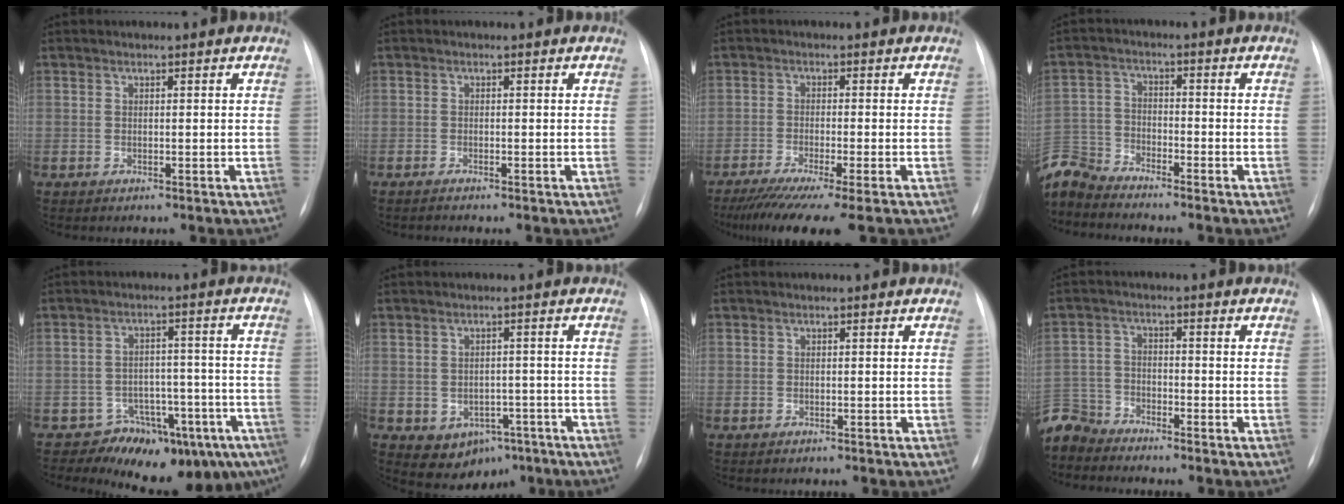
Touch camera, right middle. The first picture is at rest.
{"total": 0.8, "force": [-0.6, -0.2, 0.4], "torque": [-0.008, -0.001, -0.011]}
{"total": 10.0, "force": [-7.6, -0.7, 6.4], "torque": [-0.096, -0.033, -0.118]}
{"total": 7.8, "force": [-7.8, 1.0, 0.4], "torque": [-0.019, 0.003, -0.161]}
{"total": 11.8, "force": [-8.5, 6.2, 5.4], "torque": [-0.031, 0.055, -0.110]}
{"total": 6.8, "force": [-3.3, 5.1, 3.1], "torque": [-0.043, 0.014, -0.034]}
{"total": 0.8, "force": [0.5, 0.5, 0.2], "torque": [0.001, 0.003, 0.009]}
{"total": 6.2, "force": [-6.0, 1.6, -0.6], "torque": [0.011, -0.001, -0.128]}